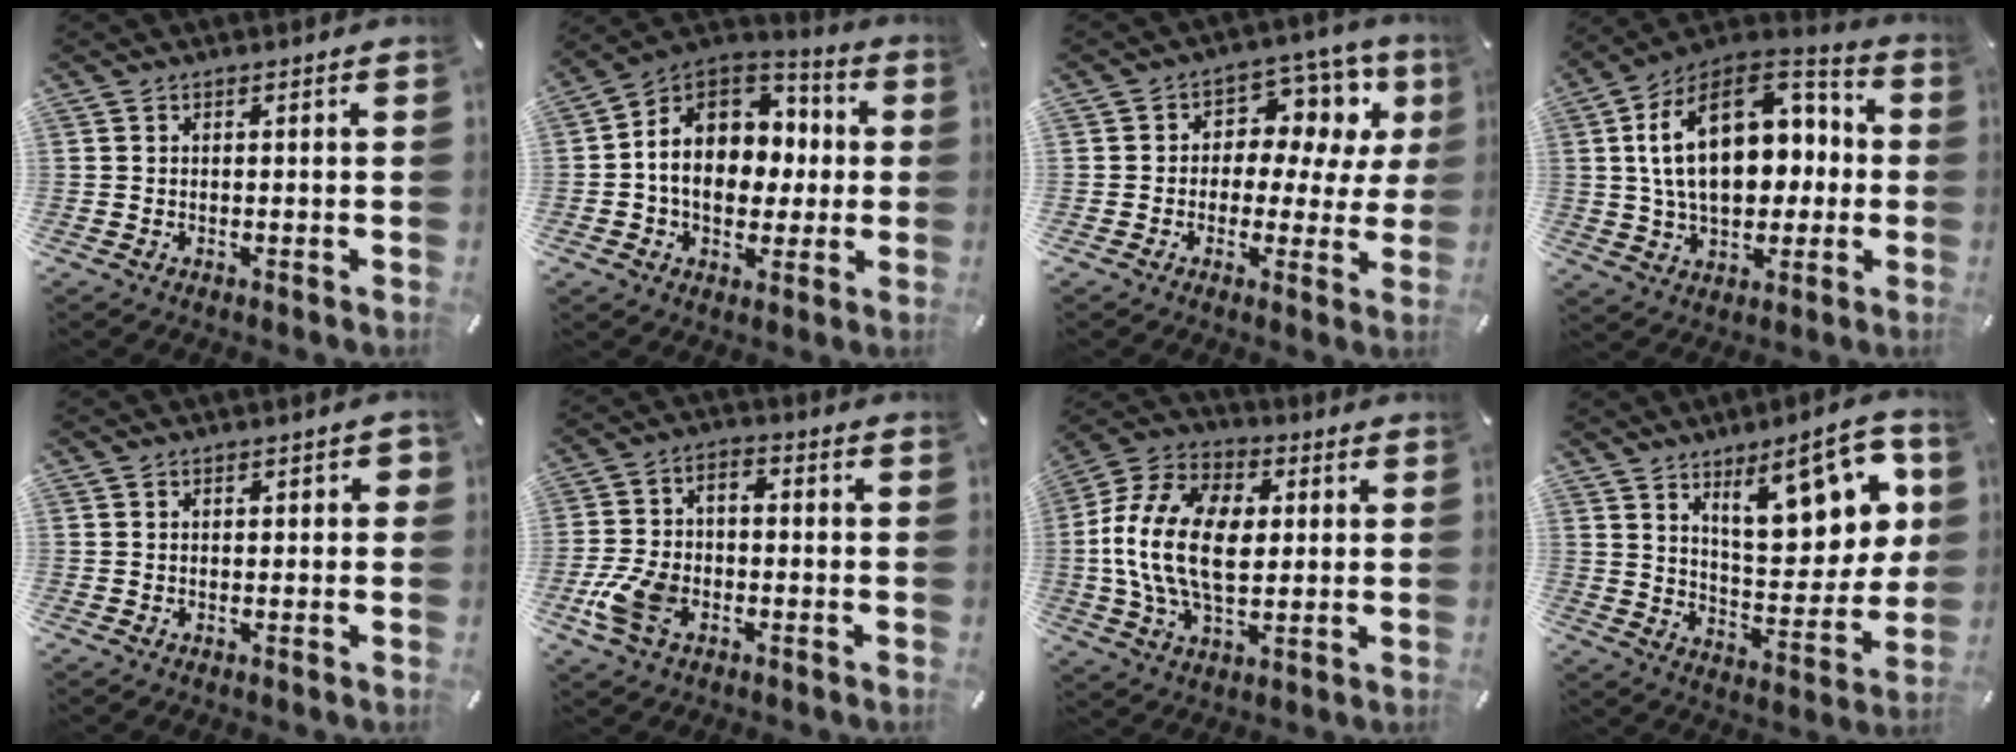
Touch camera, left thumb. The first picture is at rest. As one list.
[{"total": 13.4, "force": [-0.2, 11.3, 7.1], "torque": [-0.136, -0.003, -0.003]}, {"total": 11.2, "force": [3.5, 8.0, 7.1], "torque": [-0.095, -0.025, 0.062]}, {"total": 22.3, "force": [3.5, 15.3, 15.9], "torque": [-0.278, -0.001, 0.063]}, {"total": 1.4, "force": [-0.2, 0.9, 1.0], "torque": [-0.019, 0.006, -0.005]}, {"total": 10.1, "force": [-4.1, 6.4, 6.6], "torque": [-0.146, 0.014, -0.074]}, {"total": 18.7, "force": [0.4, 12.2, 14.1], "torque": [-0.309, 0.014, 0.006]}, {"total": 18.6, "force": [9.9, 7.8, 13.6], "torque": [-0.184, -0.050, 0.160]}]